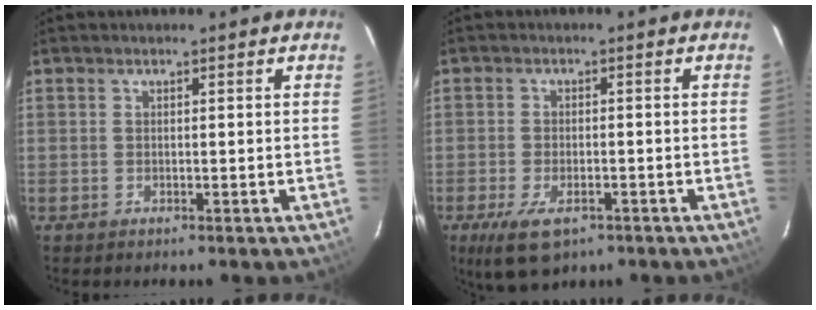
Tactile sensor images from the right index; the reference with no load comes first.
{"total": 8.4, "force": [-4.8, 3.9, 5.7], "torque": [-0.129, -0.023, -0.079]}